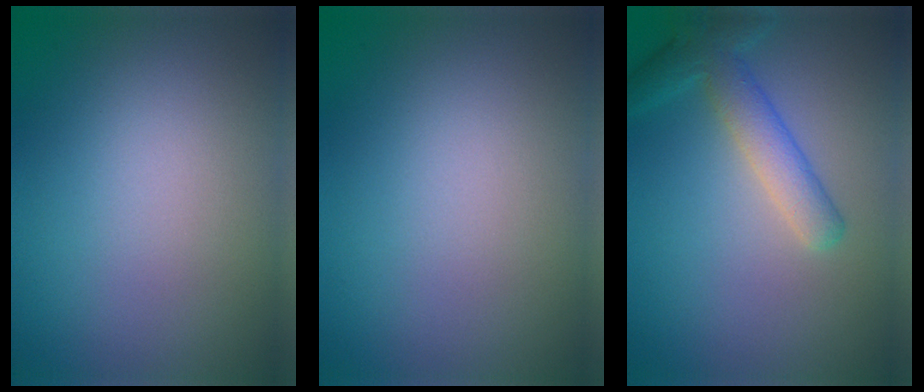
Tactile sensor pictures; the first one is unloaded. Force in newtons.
{"total": 0.0}
{"total": 3.8, "press": 3.8, "slide": 0.2}